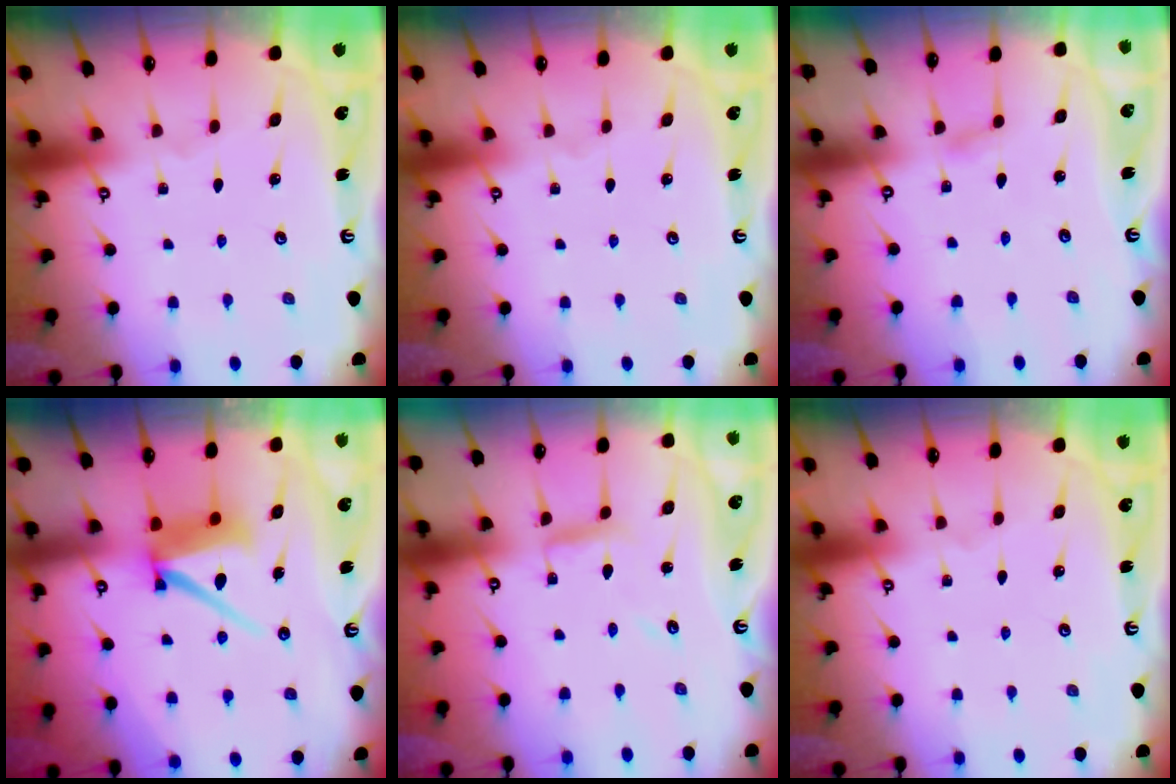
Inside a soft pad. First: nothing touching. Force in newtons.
{"total": 0.0}
{"total": 1.3, "press": 1.3, "slide": 0.1}
{"total": 8.5, "press": 8.4, "slide": 1.0}
{"total": 5.6, "press": 5.6, "slide": 0.3}
{"total": 0.0}